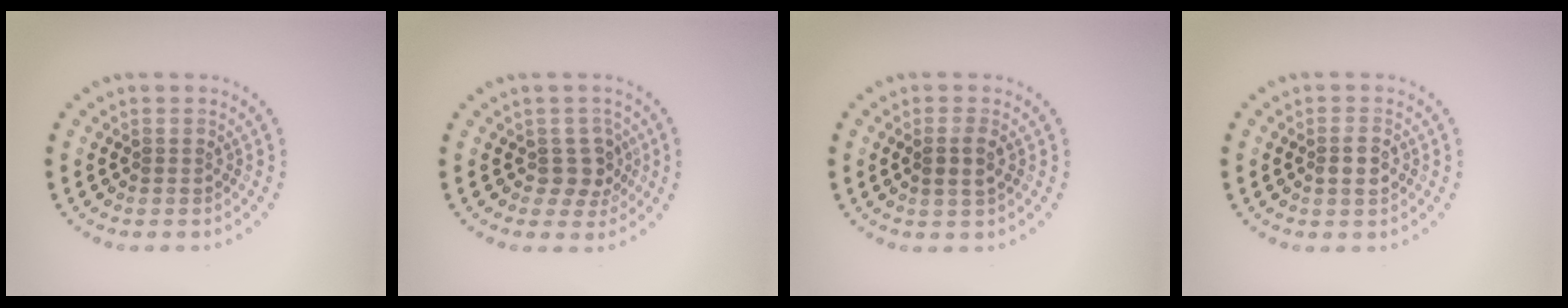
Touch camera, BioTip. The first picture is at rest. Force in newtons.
{"total": 2.4, "press": 2.0, "slide": 1.3}
{"total": 1.6, "press": 1.4, "slide": 0.8}
{"total": 1.6, "press": 1.6, "slide": 0.3}